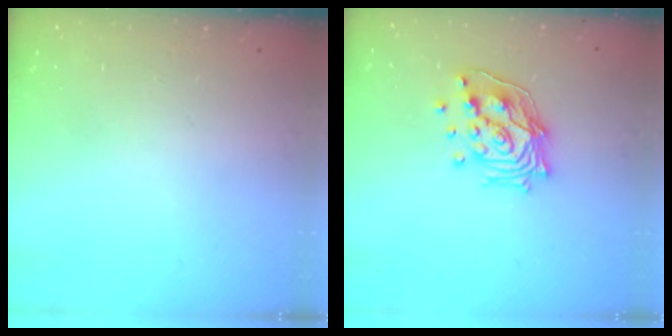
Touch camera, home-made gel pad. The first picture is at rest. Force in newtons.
{"total": 14.4, "press": 14.3, "slide": 1.6}